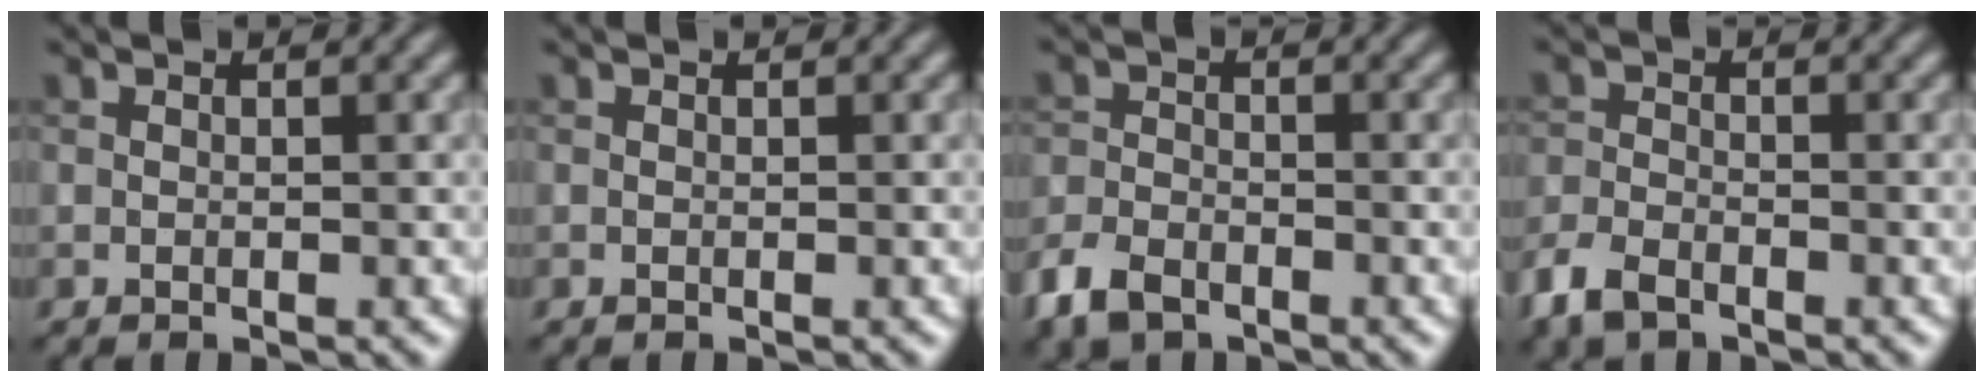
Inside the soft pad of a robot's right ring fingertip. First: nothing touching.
{"total": 0.0}
{"total": 4.1, "force": [-2.9, 2.2, 1.9], "torque": [-0.042, -0.007, -0.068]}
{"total": 3.7, "force": [-2.7, 1.8, 1.8], "torque": [-0.041, -0.008, -0.065]}